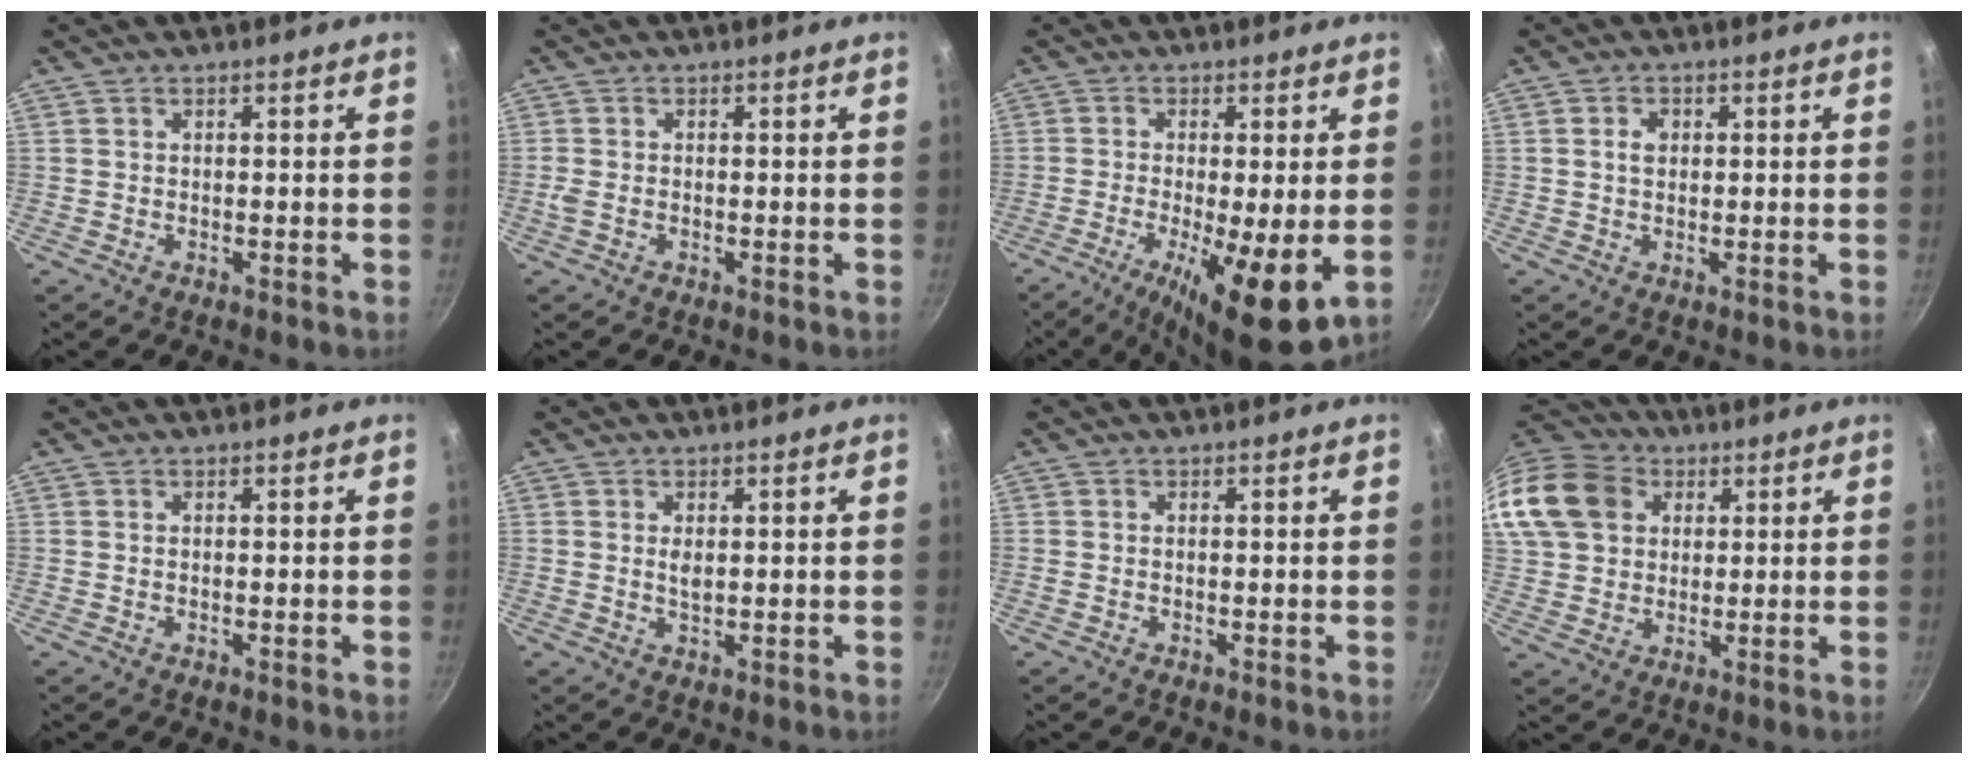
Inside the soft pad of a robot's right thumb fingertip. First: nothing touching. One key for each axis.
{"total": 1.4, "fx": -0.4, "fy": 0.8, "fz": 1.1, "tx": -0.028, "ty": 0.000, "tz": -0.008}
{"total": 12.5, "fx": -3.1, "fy": 2.8, "fz": 11.8, "tx": -0.206, "ty": -0.016, "tz": -0.046}
{"total": 2.4, "fx": 0.4, "fy": 1.8, "fz": 1.6, "tx": -0.019, "ty": 0.003, "tz": 0.006}
{"total": 0.0}
{"total": 1.8, "fx": 0.5, "fy": 0.8, "fz": 1.5, "tx": -0.026, "ty": -0.003, "tz": 0.011}
{"total": 0.0}
{"total": 20.0, "fx": 6.4, "fy": 15.9, "fz": 10.3, "tx": -0.224, "ty": 0.030, "tz": 0.117}